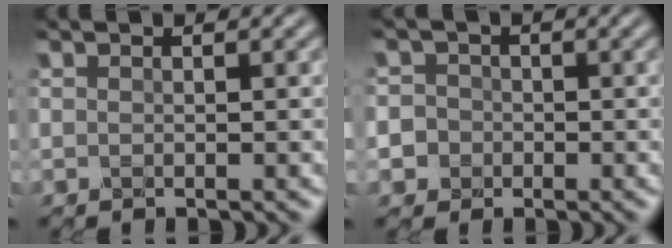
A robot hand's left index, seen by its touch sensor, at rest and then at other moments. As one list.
[{"total": 4.5, "force": [-1.1, 4.2, 1.1], "torque": [-0.002, 0.012, -0.050]}]